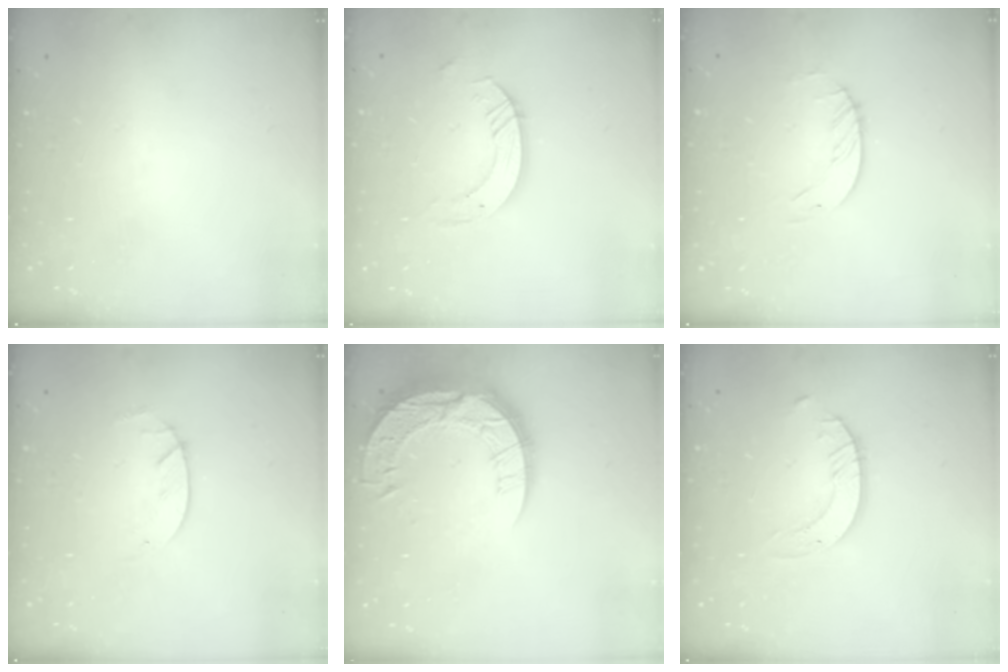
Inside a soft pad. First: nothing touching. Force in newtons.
{"total": 6.3, "press": 6.3, "slide": 0.5}
{"total": 1.7, "press": 1.7, "slide": 0.2}
{"total": 1.8, "press": 1.8, "slide": 0.2}
{"total": 16.3, "press": 16.3, "slide": 1.4}
{"total": 2.1, "press": 2.1, "slide": 0.2}